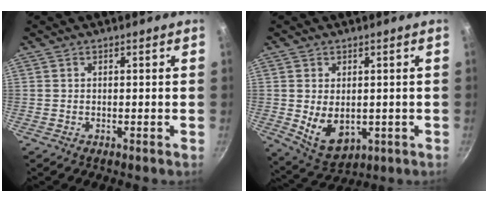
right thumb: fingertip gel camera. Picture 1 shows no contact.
{"total": 8.4, "force": [-0.3, 5.7, 6.2], "torque": [-0.092, -0.018, 0.018]}